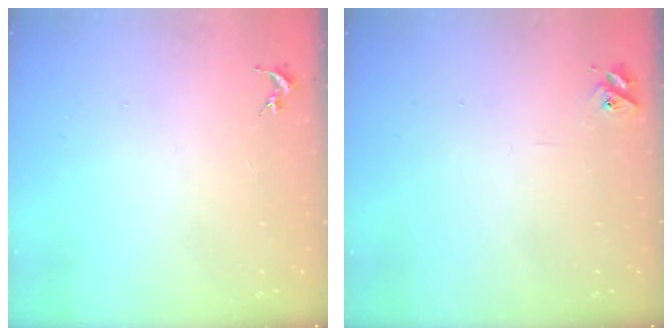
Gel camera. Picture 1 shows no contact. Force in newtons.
{"total": 3.2, "press": 3.2, "slide": 0.4}